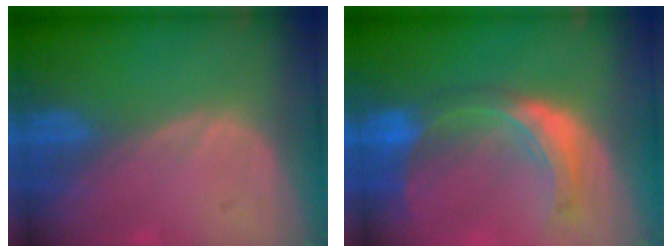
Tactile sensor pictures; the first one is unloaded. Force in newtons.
{"total": 8.2, "press": 7.3, "slide": 3.8}